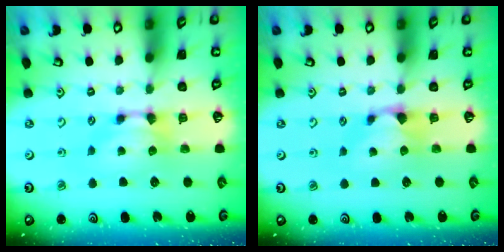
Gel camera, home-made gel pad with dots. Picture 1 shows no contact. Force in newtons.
{"total": 1.1, "press": 0.9, "slide": 0.7}